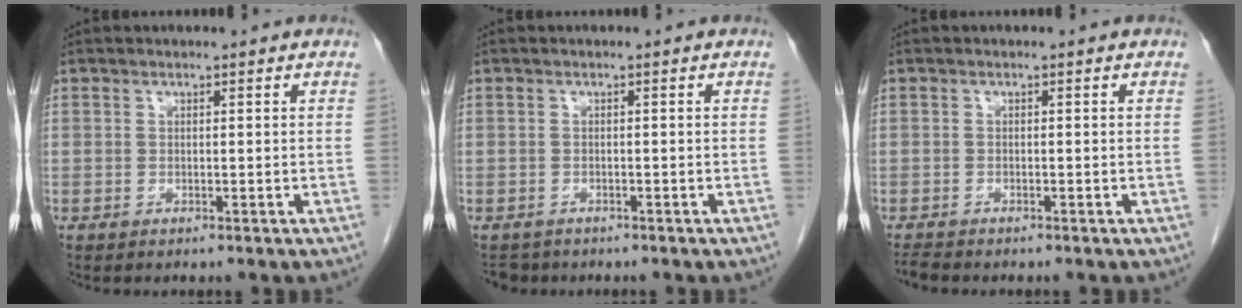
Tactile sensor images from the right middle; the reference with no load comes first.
{"total": 2.3, "force": [-1.9, 1.2, -0.1], "torque": [-0.005, 0.000, -0.029]}
{"total": 1.4, "force": [-1.3, -0.2, 0.1], "torque": [-0.013, -0.010, -0.026]}